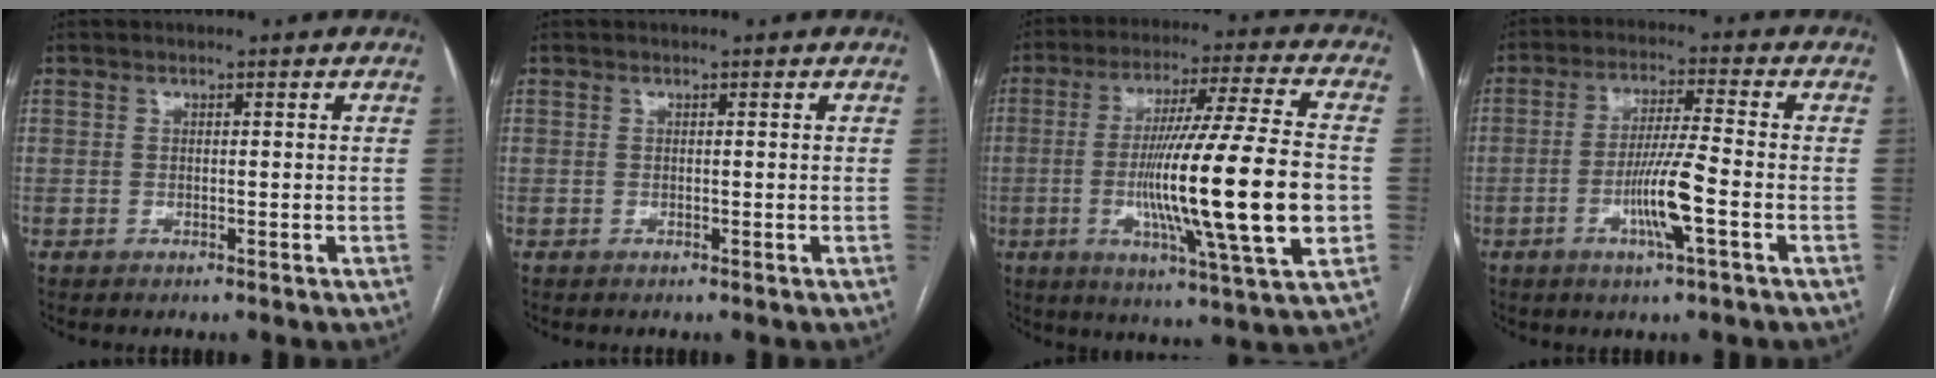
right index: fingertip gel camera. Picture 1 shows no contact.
{"total": 0.0}
{"total": 21.0, "force": [-3.1, -0.1, 20.8], "torque": [-0.344, -0.012, -0.055]}
{"total": 7.9, "force": [-2.6, -0.2, 7.4], "torque": [-0.144, -0.006, -0.049]}